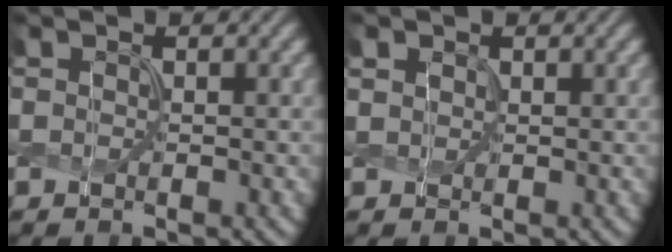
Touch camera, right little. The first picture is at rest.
{"total": 1.0, "force": [0.6, 0.7, 0.3], "torque": [-0.007, 0.001, 0.014]}